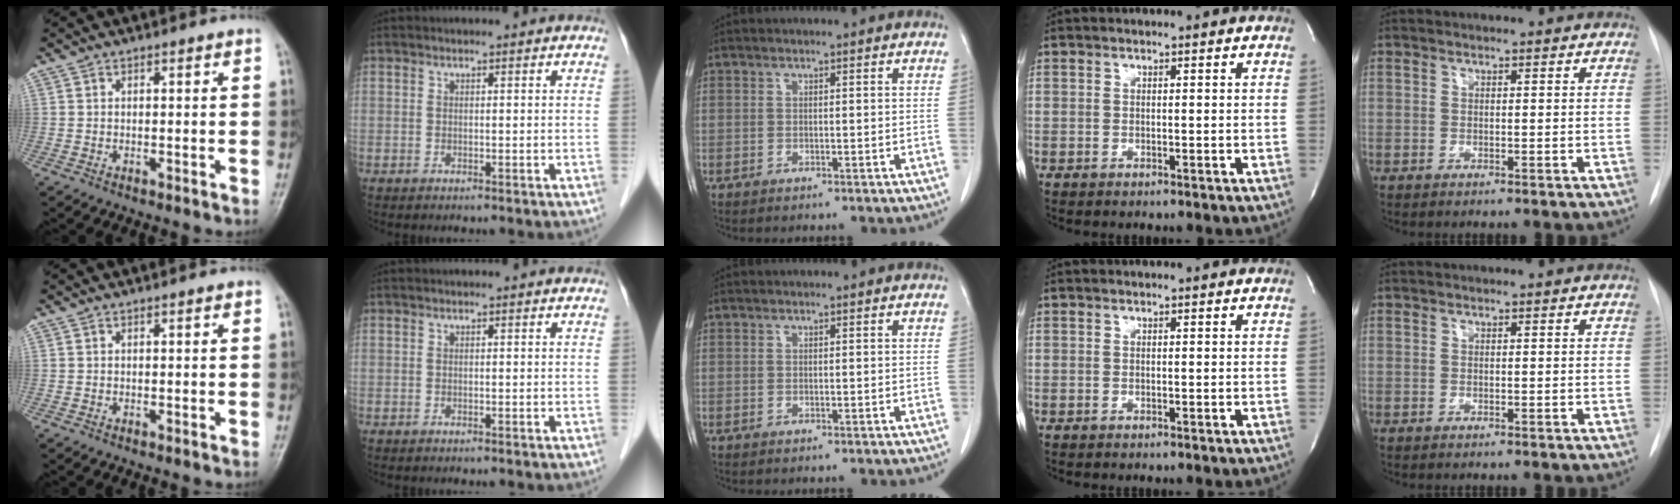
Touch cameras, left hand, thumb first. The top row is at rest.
{}